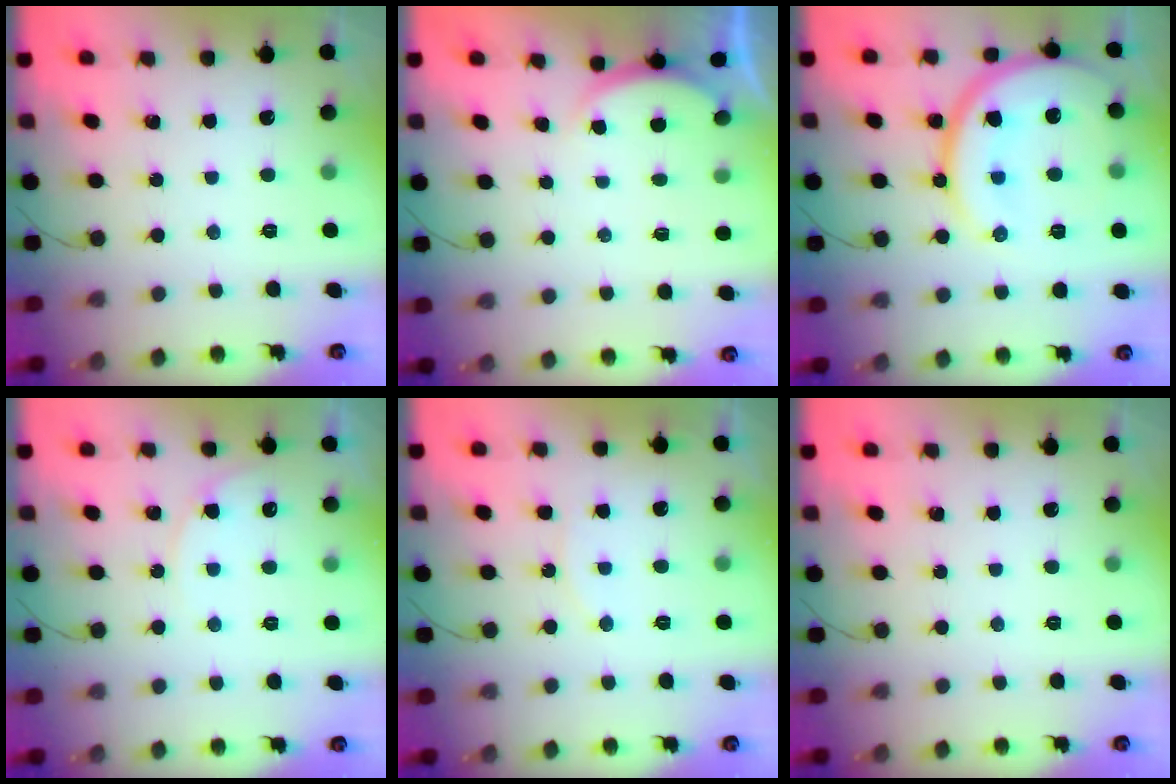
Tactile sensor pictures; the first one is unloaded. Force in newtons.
{"total": 2.4, "press": 2.4, "slide": 0.6}
{"total": 20.0, "press": 19.9, "slide": 1.9}
{"total": 5.6, "press": 5.6, "slide": 0.6}
{"total": 5.9, "press": 5.5, "slide": 2.2}
{"total": 0.0}